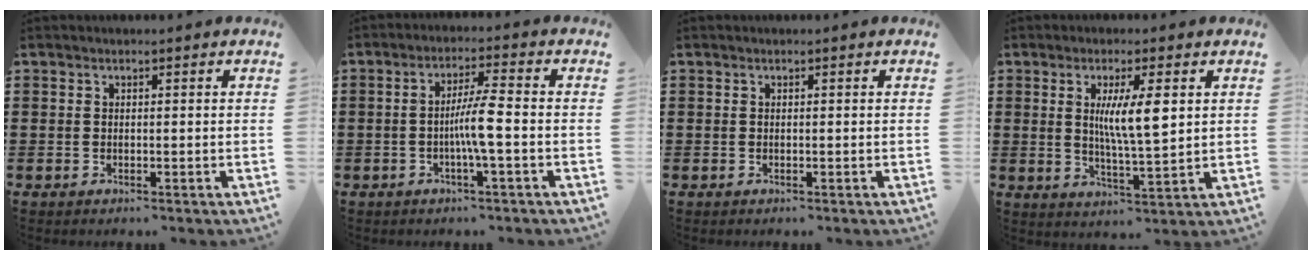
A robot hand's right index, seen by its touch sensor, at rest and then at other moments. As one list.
[{"total": 5.4, "force": [-1.1, -0.1, 5.3], "torque": [-0.102, -0.007, -0.026]}, {"total": 0.0}, {"total": 7.6, "force": [1.9, 1.4, 7.3], "torque": [-0.135, -0.002, 0.027]}]